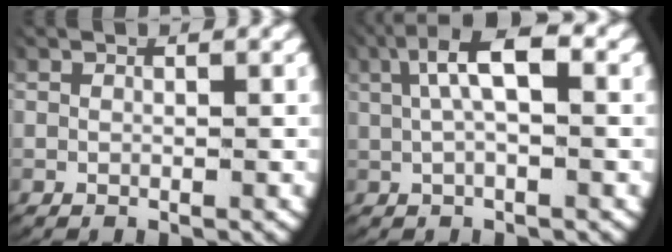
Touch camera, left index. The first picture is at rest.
{"total": 5.6, "force": [1.6, 2.3, 4.9], "torque": [-0.080, 0.020, 0.019]}